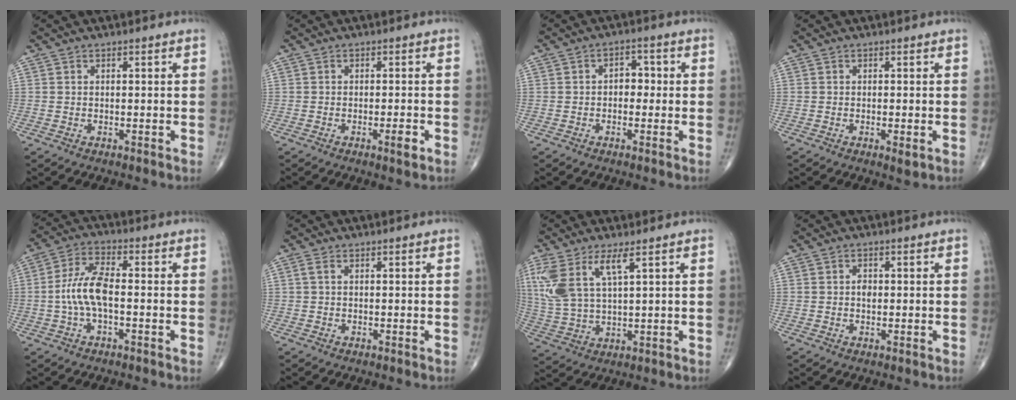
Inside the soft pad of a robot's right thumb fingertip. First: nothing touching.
{"total": 2.3, "force": [-1.0, 0.4, 2.0], "torque": [-0.033, -0.003, -0.018]}
{"total": 3.6, "force": [-0.2, 2.6, 2.5], "torque": [-0.015, 0.015, -0.010]}
{"total": 1.6, "force": [-0.5, 0.4, 1.5], "torque": [-0.027, -0.007, -0.008]}
{"total": 8.1, "force": [-1.1, 3.2, 7.4], "torque": [-0.164, 0.024, -0.027]}
{"total": 0.9, "force": [0.2, 0.4, 0.8], "torque": [-0.025, 0.006, 0.004]}
{"total": 10.9, "force": [5.1, 3.6, 9.0], "torque": [-0.218, -0.014, 0.113]}
{"total": 1.5, "force": [0.0, 1.0, 1.1], "torque": [-0.015, 0.002, -0.001]}